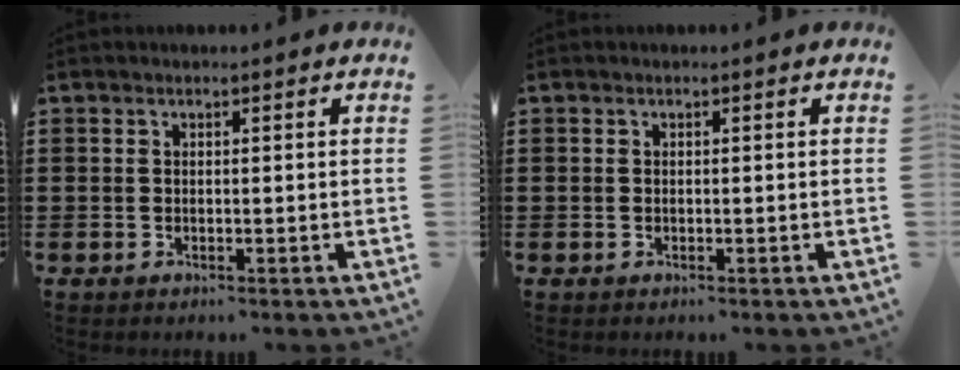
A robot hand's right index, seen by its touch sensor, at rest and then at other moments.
{"total": 0.0}